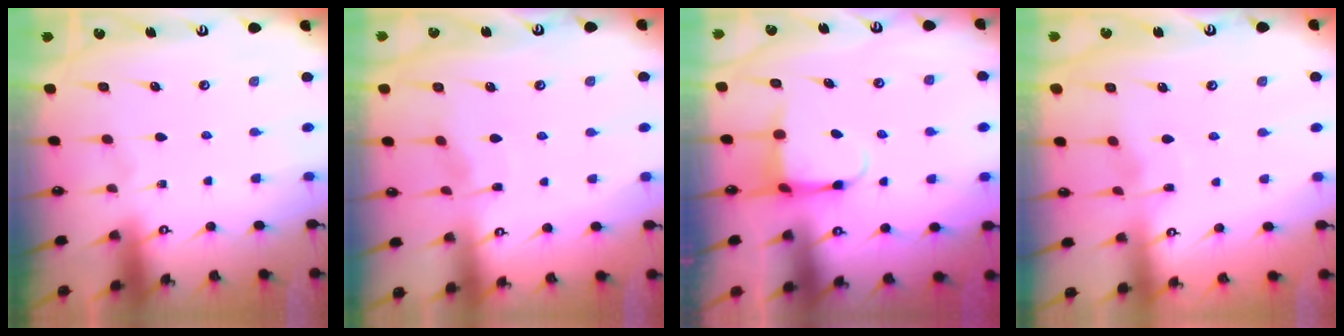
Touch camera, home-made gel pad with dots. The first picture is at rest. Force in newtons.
{"total": 3.6, "press": 3.5, "slide": 0.4}
{"total": 3.6, "press": 3.6, "slide": 0.5}
{"total": 2.9, "press": 2.9, "slide": 0.1}